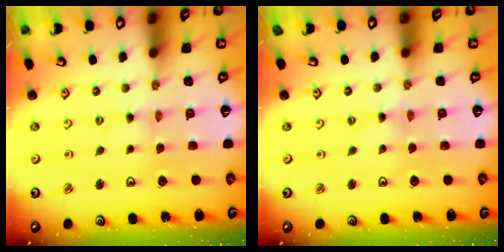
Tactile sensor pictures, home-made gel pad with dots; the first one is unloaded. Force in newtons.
{"total": 0.0}